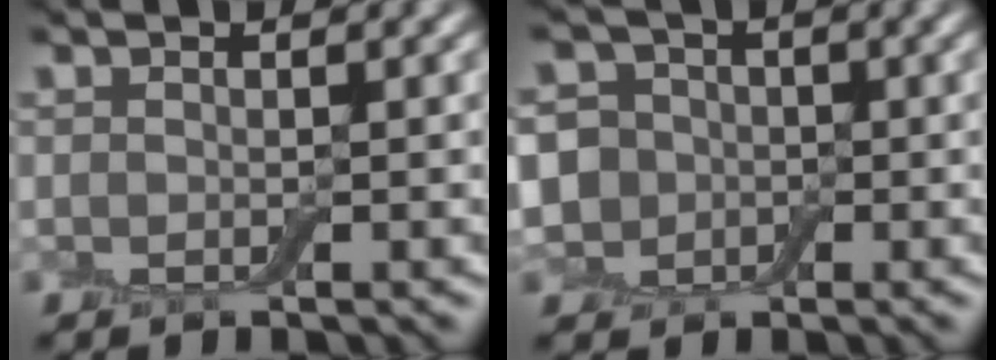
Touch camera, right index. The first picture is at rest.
{"total": 6.8, "force": [-0.2, 6.2, 2.7], "torque": [-0.056, 0.029, -0.045]}